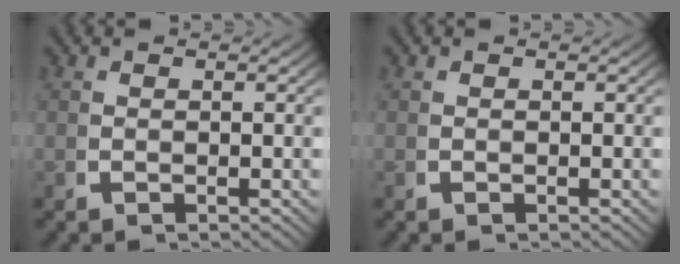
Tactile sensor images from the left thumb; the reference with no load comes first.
{"total": 0.0}